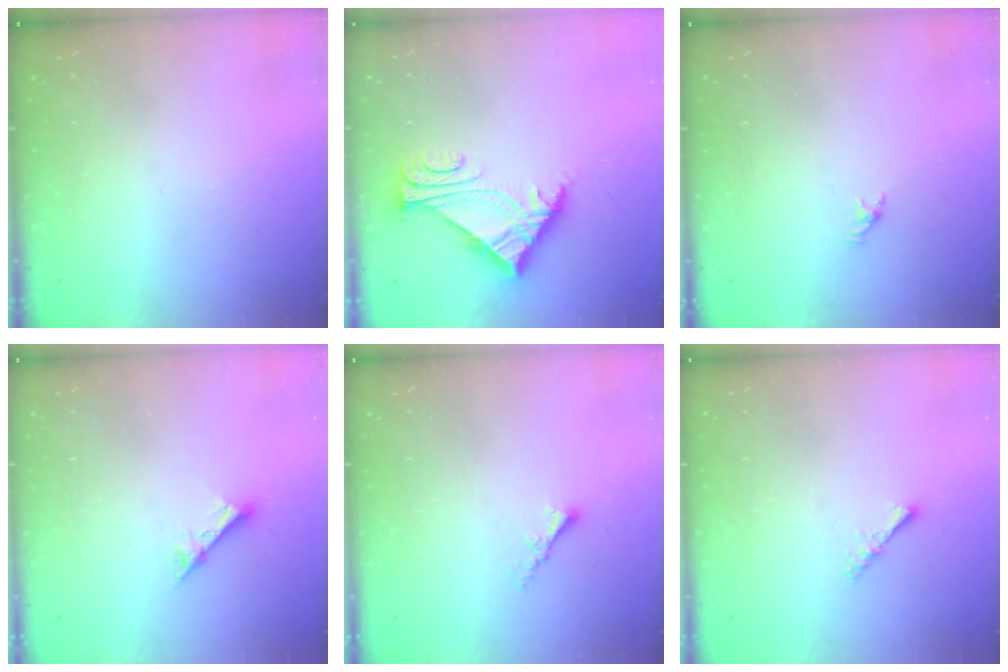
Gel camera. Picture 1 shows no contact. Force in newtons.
{"total": 6.2, "press": 6.2, "slide": 0.2}
{"total": 0.5, "press": 0.3, "slide": 0.4}
{"total": 2.6, "press": 2.6, "slide": 0.2}
{"total": 2.2, "press": 2.2, "slide": 0.4}
{"total": 1.4, "press": 1.3, "slide": 0.3}